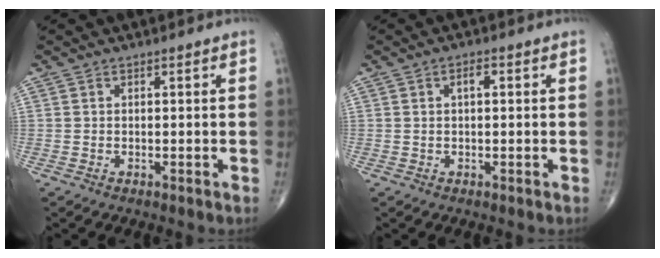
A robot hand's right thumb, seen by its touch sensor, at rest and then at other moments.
{"total": 1.8, "force": [0.4, 0.8, 1.6], "torque": [-0.025, 0.005, 0.005]}